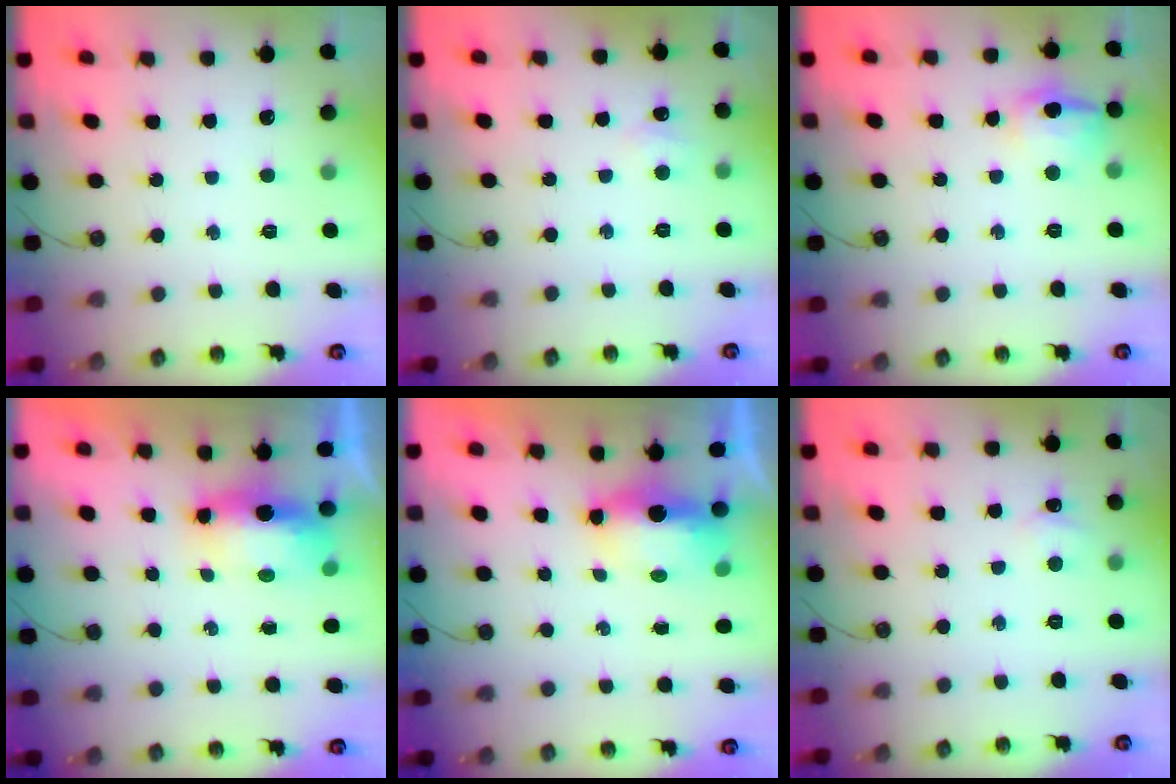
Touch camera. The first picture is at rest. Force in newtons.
{"total": 5.1, "press": 5.0, "slide": 0.7}
{"total": 12.1, "press": 12.0, "slide": 1.0}
{"total": 7.1, "press": 7.1, "slide": 0.5}
{"total": 8.1, "press": 6.8, "slide": 4.4}
{"total": 2.8, "press": 2.8, "slide": 0.3}